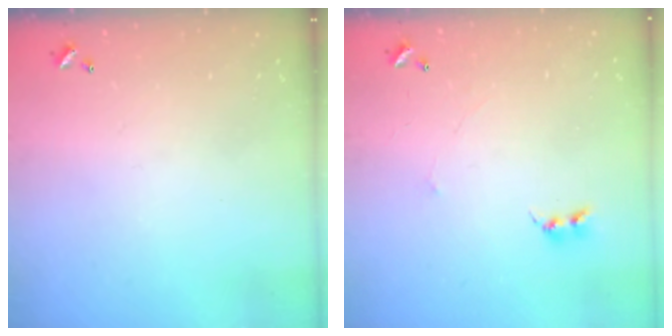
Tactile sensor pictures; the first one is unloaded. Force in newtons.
{"total": 1.2, "press": 1.1, "slide": 0.4}